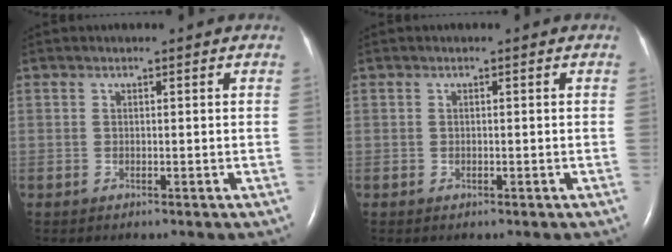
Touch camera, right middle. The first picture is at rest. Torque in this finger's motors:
{"motor_torque": [-0.16, 0.07, 0.09, 0.02]}